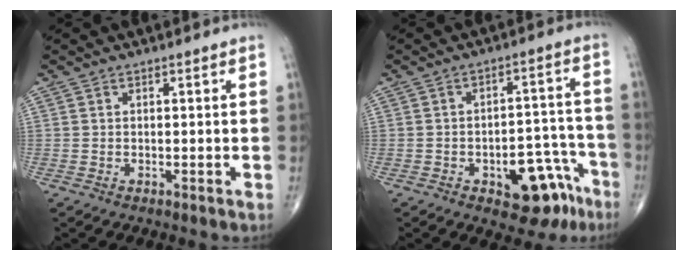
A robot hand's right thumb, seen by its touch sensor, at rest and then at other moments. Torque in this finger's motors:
{"motor_torque": [1.63, 1.30, 0.40, -0.69, 0.06]}